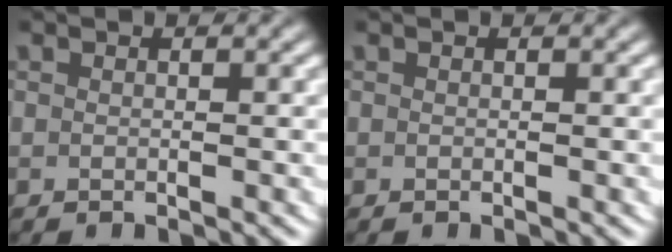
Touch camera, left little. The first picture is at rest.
{"total": 0.0}